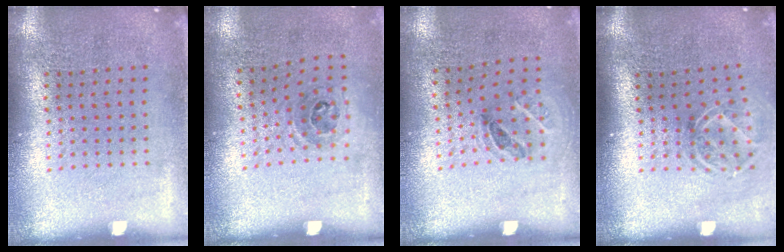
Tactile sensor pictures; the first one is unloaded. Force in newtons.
{"total": 1.1, "press": 0.7, "slide": 0.8}
{"total": 1.2, "press": 0.7, "slide": 0.9}
{"total": 1.7, "press": 1.3, "slide": 1.2}